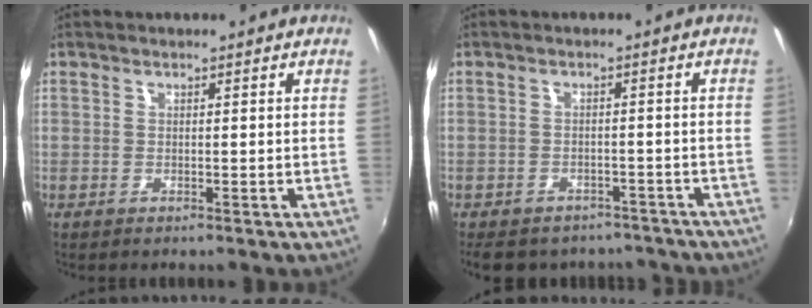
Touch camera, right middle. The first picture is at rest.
{"total": 13.4, "force": [-11.0, 6.1, 4.6], "torque": [-0.103, -0.002, -0.136]}